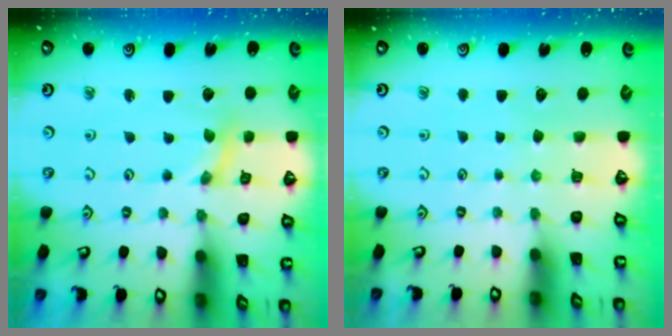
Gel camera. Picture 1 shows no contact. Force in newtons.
{"total": 0.0}